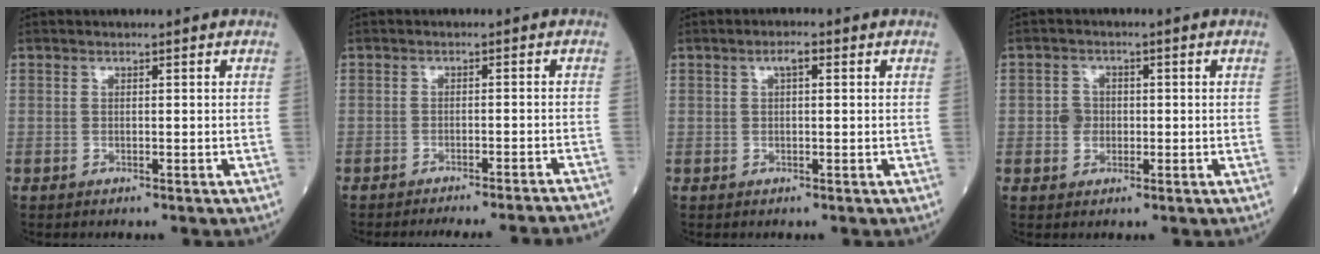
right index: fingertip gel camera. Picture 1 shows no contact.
{"total": 15.3, "force": [-14.7, -1.2, 4.2], "torque": [-0.034, -0.019, -0.172]}
{"total": 1.9, "force": [0.7, 0.6, 1.7], "torque": [-0.030, 0.007, 0.012]}
{"total": 2.6, "force": [-0.2, 2.4, 1.1], "torque": [-0.013, 0.005, -0.005]}